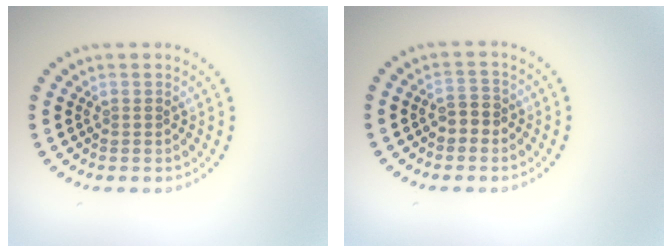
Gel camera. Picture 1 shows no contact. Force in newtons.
{"total": 1.8, "press": 1.7, "slide": 0.5}